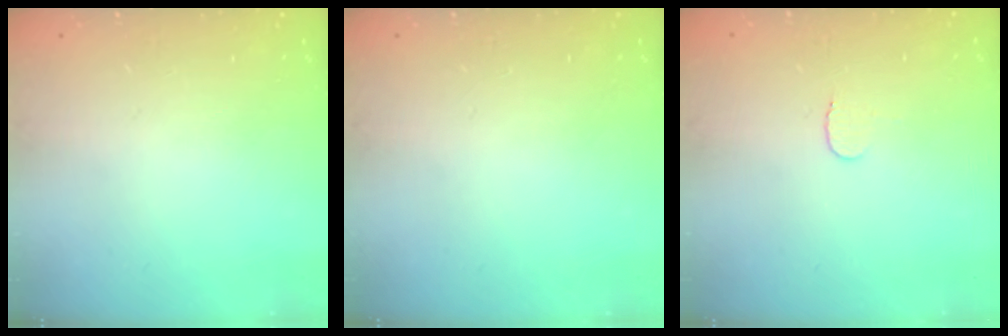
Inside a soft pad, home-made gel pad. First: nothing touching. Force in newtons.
{"total": 0.0}
{"total": 3.5, "press": 3.5, "slide": 0.4}